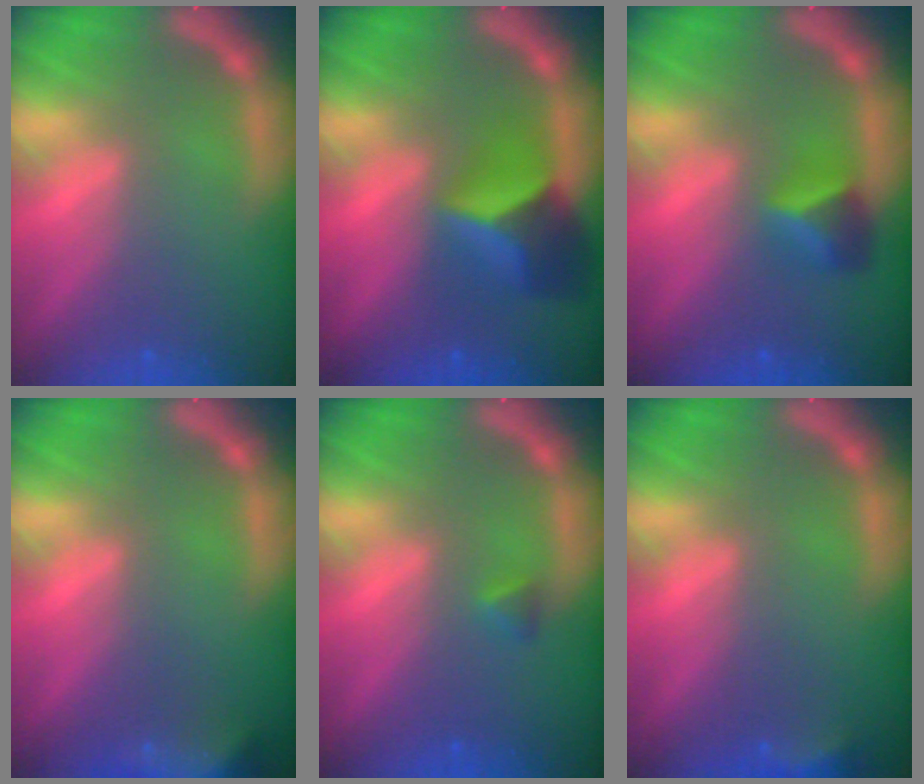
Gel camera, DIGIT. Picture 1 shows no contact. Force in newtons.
{"total": 6.0}
{"total": 2.9}
{"total": 7.4}
{"total": 0.9}
{"total": 2.4}